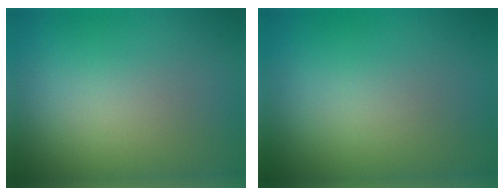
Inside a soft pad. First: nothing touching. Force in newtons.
{"total": 0.0}